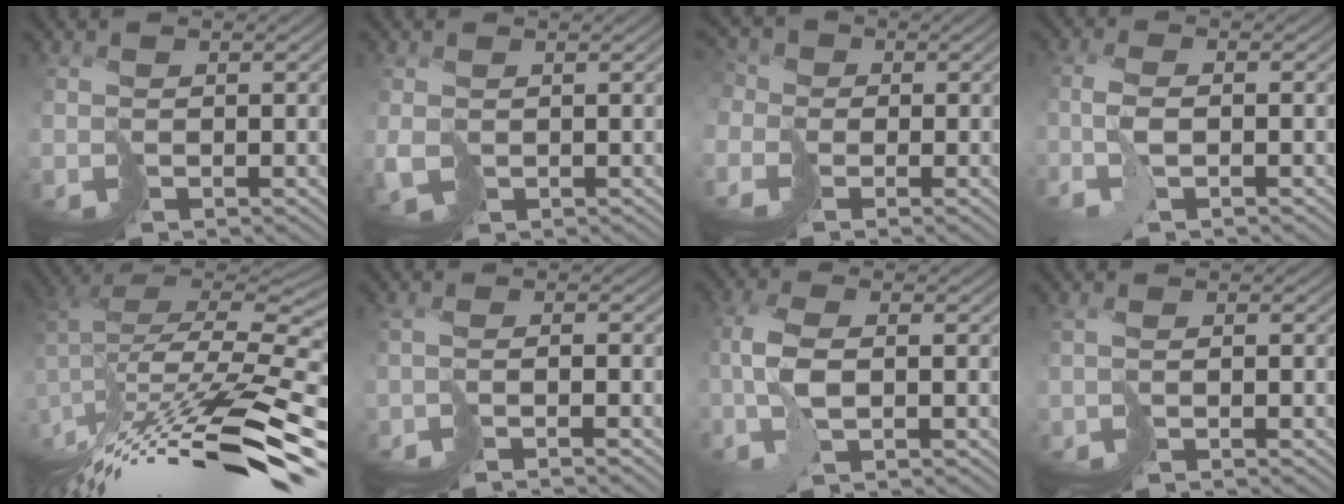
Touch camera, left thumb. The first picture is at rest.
{"total": 2.1, "force": [0.2, 1.3, 1.6], "torque": [-0.038, -0.004, 0.005]}
{"total": 4.6, "force": [-1.1, 4.0, 2.1], "torque": [-0.070, 0.008, -0.030]}
{"total": 3.1, "force": [-1.1, 0.4, 2.8], "torque": [-0.061, 0.007, -0.029]}
{"total": 13.7, "force": [-5.9, 4.1, 11.7], "torque": [-0.256, 0.008, -0.096]}
{"total": 3.0, "force": [-2.3, -0.6, 1.8], "torque": [-0.025, -0.003, -0.044]}
{"total": 4.8, "force": [-0.8, 1.4, 4.6], "torque": [-0.108, 0.009, -0.018]}
{"total": 1.4, "force": [-1.0, -0.5, 0.9], "torque": [-0.017, 0.001, -0.022]}